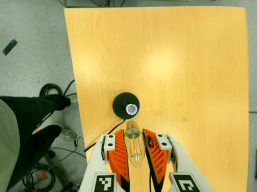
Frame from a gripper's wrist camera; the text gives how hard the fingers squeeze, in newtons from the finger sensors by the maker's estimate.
{"total": 19.2, "left": 21.3, "right": 17.0}